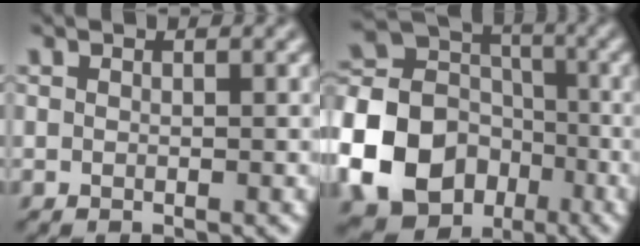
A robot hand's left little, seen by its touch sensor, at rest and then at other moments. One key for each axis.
{"total": 18.2, "fx": -6.8, "fy": 15.7, "fz": 6.4, "tx": -0.177, "ty": -0.027, "tz": -0.138}